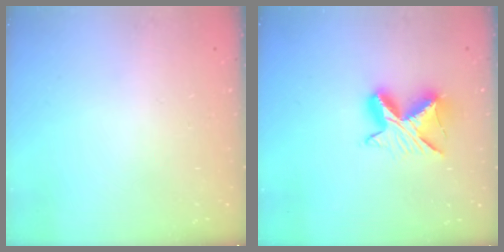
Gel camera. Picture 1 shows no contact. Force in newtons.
{"total": 9.5, "press": 9.5, "slide": 0.2}